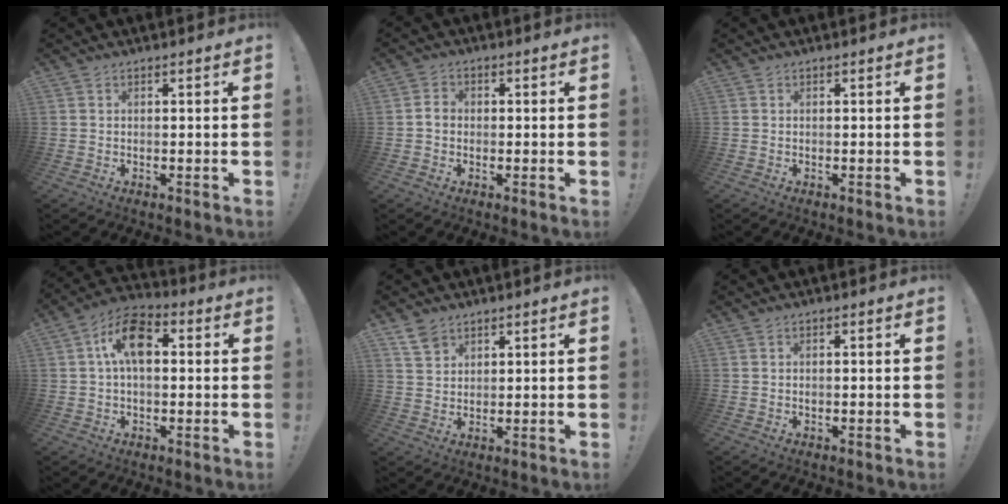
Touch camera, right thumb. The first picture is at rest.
{"total": 2.9, "force": [-0.3, 2.5, 1.3], "torque": [-0.017, 0.009, -0.006]}
{"total": 0.0}
{"total": 11.3, "force": [2.2, 6.7, 8.8], "torque": [-0.143, 0.016, 0.043]}
{"total": 4.9, "force": [3.5, 3.1, 1.5], "torque": [-0.018, -0.018, 0.066]}
{"total": 0.0}